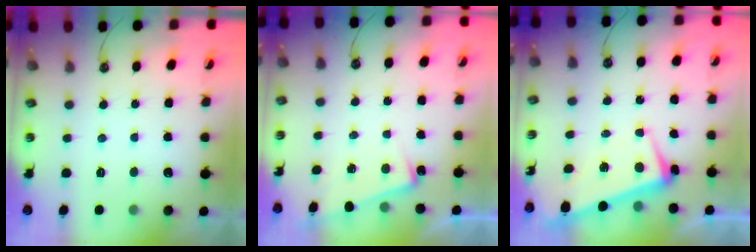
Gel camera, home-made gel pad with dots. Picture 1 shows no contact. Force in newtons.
{"total": 6.8, "press": 6.8, "slide": 0.5}
{"total": 2.2, "press": 2.1, "slide": 0.9}